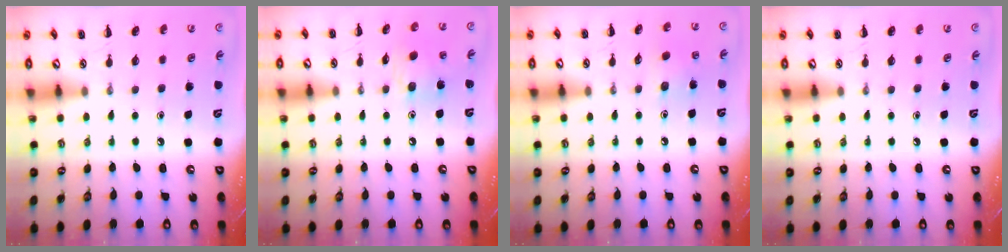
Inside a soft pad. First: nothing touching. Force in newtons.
{"total": 10.1, "press": 9.9, "slide": 1.9}
{"total": 5.3, "press": 5.2, "slide": 1.2}
{"total": 0.0}